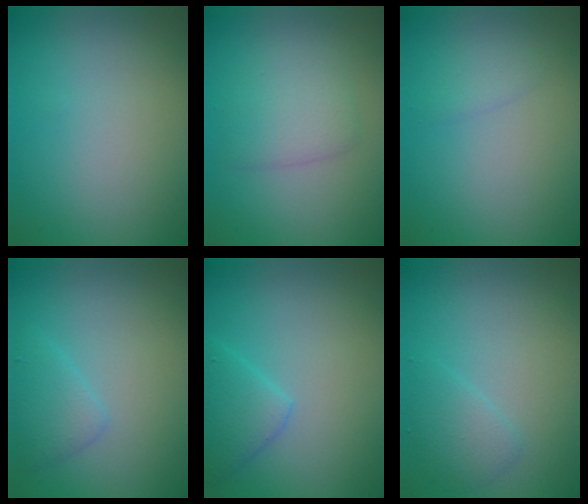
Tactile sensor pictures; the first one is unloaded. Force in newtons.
{"total": 2.9, "press": 2.9, "slide": 0.1}
{"total": 0.9, "press": 0.9, "slide": 0.1}
{"total": 2.0, "press": 2.0, "slide": 0.1}
{"total": 2.6, "press": 2.6, "slide": 0.1}
{"total": 1.8, "press": 1.8, "slide": 0.1}